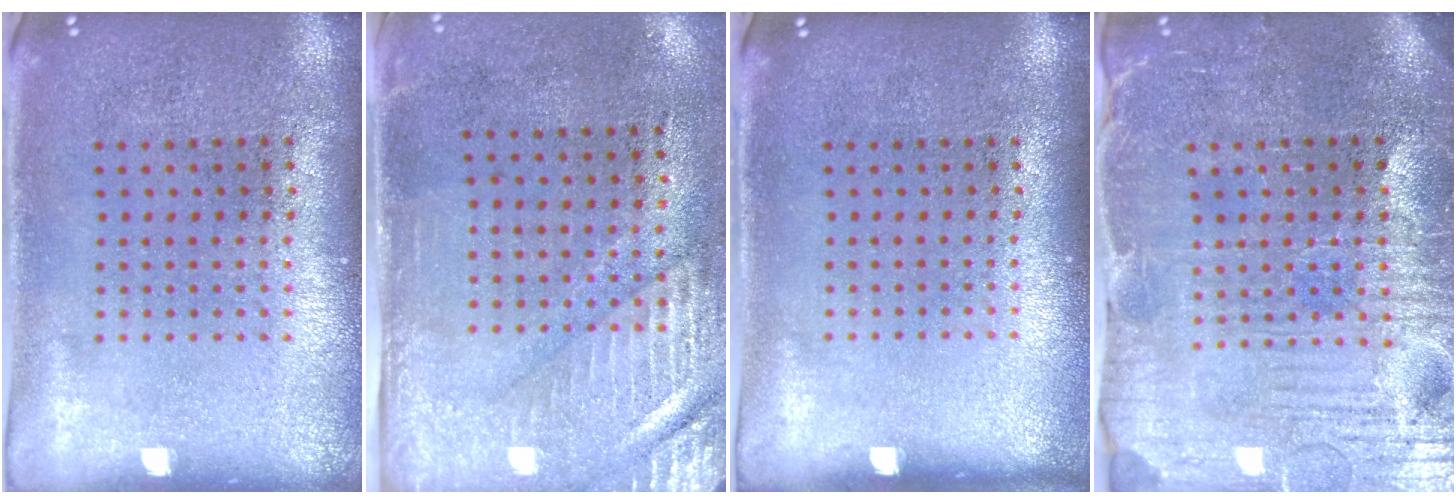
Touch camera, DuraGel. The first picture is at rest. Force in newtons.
{"total": 2.8, "press": 2.4, "slide": 1.4}
{"total": 0.0}
{"total": 4.1, "press": 4.0, "slide": 1.0}